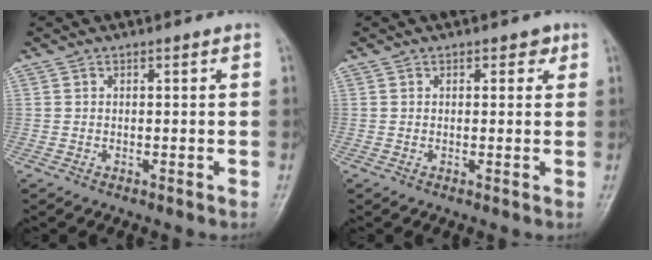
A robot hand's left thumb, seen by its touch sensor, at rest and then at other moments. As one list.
[{"total": 2.0, "force": [1.0, 1.3, 1.1], "torque": [0.002, -0.001, 0.009]}]